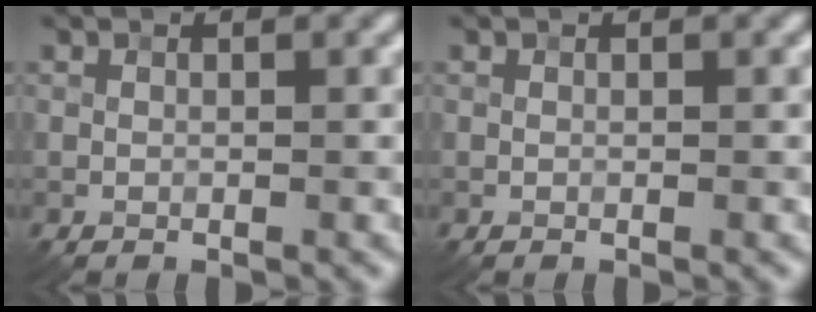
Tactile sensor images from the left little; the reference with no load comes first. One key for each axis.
{"total": 0.0}